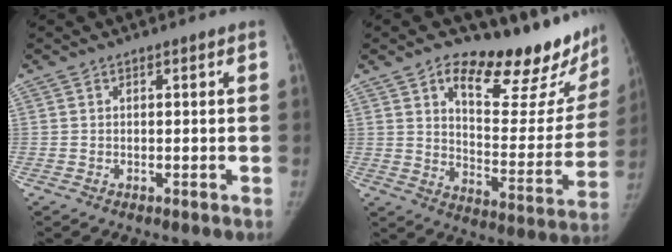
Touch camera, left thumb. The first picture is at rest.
{"total": 22.6, "force": [16.6, 7.8, 13.2], "torque": [-0.126, -0.112, 0.229]}